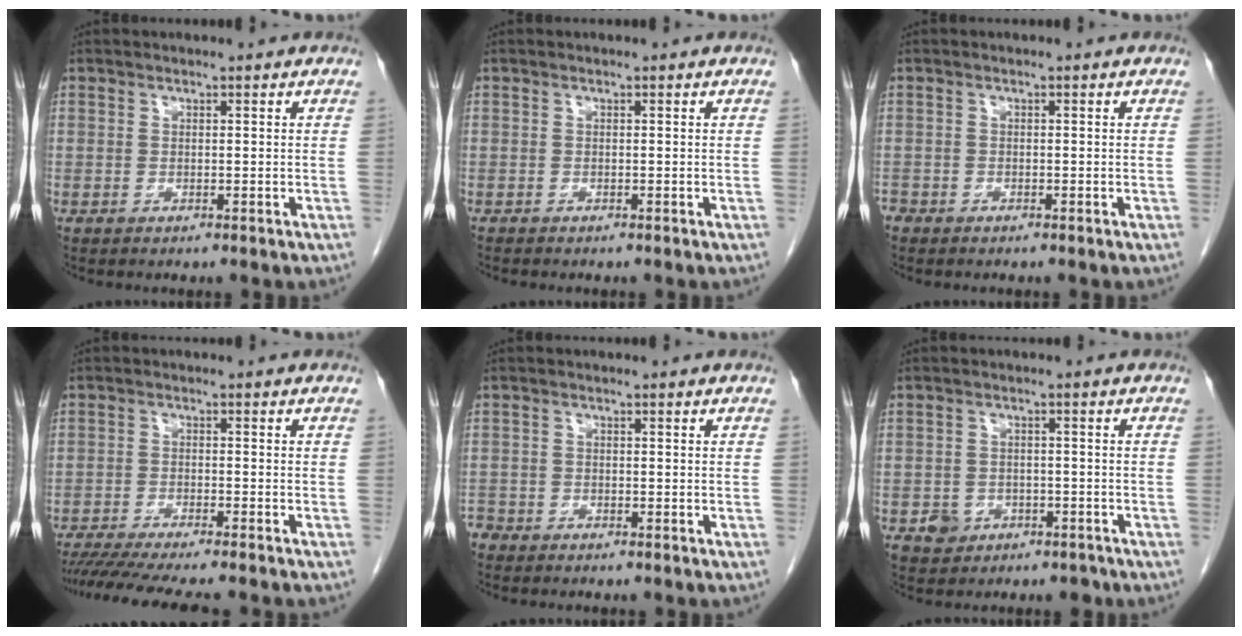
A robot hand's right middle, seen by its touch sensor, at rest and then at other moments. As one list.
[{"total": 0.5, "force": [-0.5, 0.1, 0.1], "torque": [-0.006, 0.000, -0.011]}, {"total": 1.6, "force": [-1.3, 0.9, 0.3], "torque": [-0.012, -0.001, -0.025]}, {"total": 11.0, "force": [-9.6, -0.3, 5.2], "torque": [-0.066, -0.020, -0.149]}, {"total": 2.2, "force": [-2.0, 1.0, 0.1], "torque": [-0.006, 0.000, -0.039]}, {"total": 3.8, "force": [-2.0, 3.1, 0.9], "torque": [-0.004, 0.011, -0.023]}]